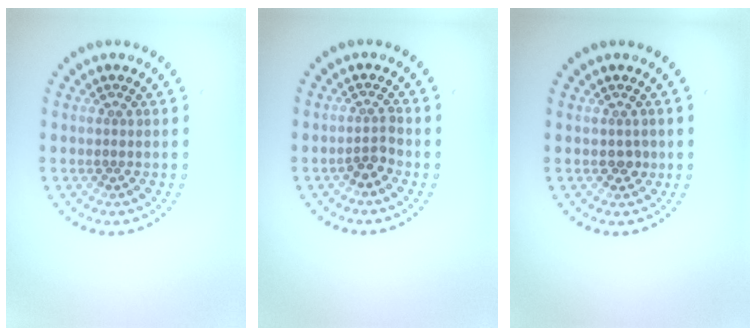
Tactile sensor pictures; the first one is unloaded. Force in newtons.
{"total": 1.6, "press": 1.2, "slide": 1.1}
{"total": 1.1, "press": 1.0, "slide": 0.3}